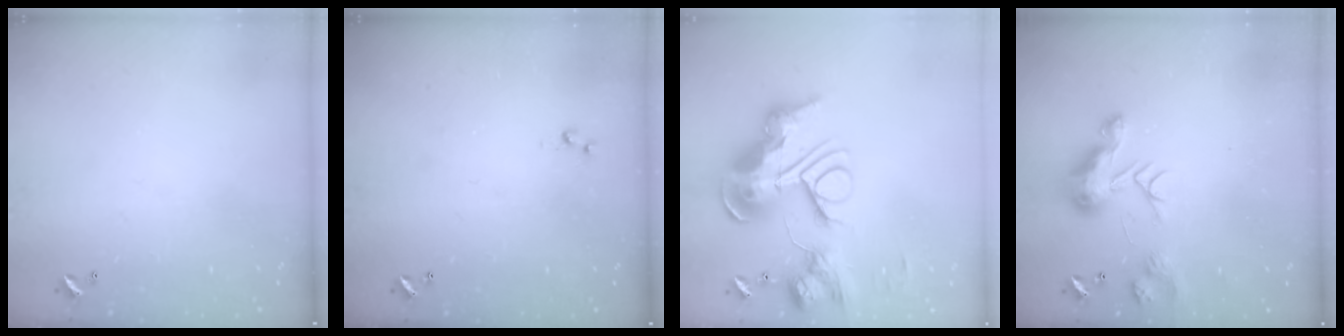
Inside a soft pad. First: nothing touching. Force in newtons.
{"total": 3.0, "press": 3.0, "slide": 0.4}
{"total": 0.9, "press": 0.9, "slide": 0.0}
{"total": 8.7, "press": 8.6, "slide": 0.2}